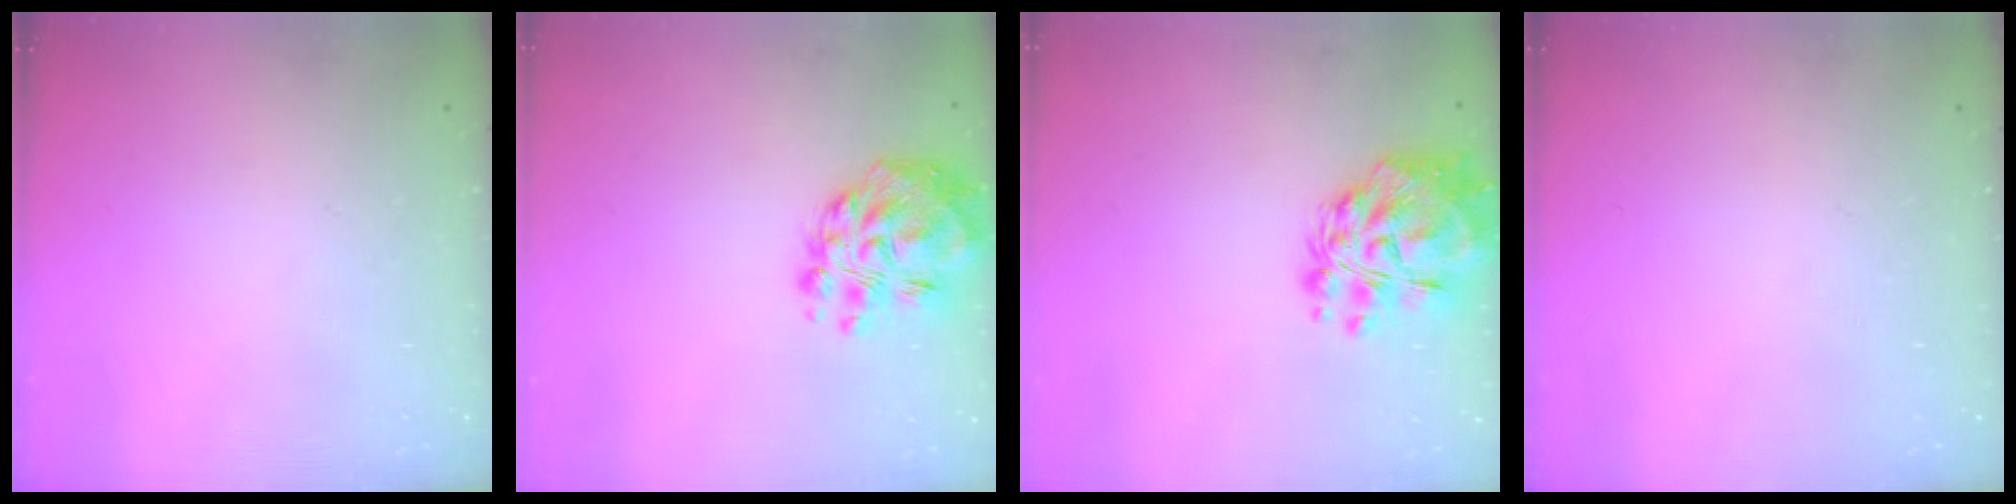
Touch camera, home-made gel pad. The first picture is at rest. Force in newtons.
{"total": 12.7, "press": 12.1, "slide": 3.6}
{"total": 15.2, "press": 14.4, "slide": 4.7}
{"total": 0.0}